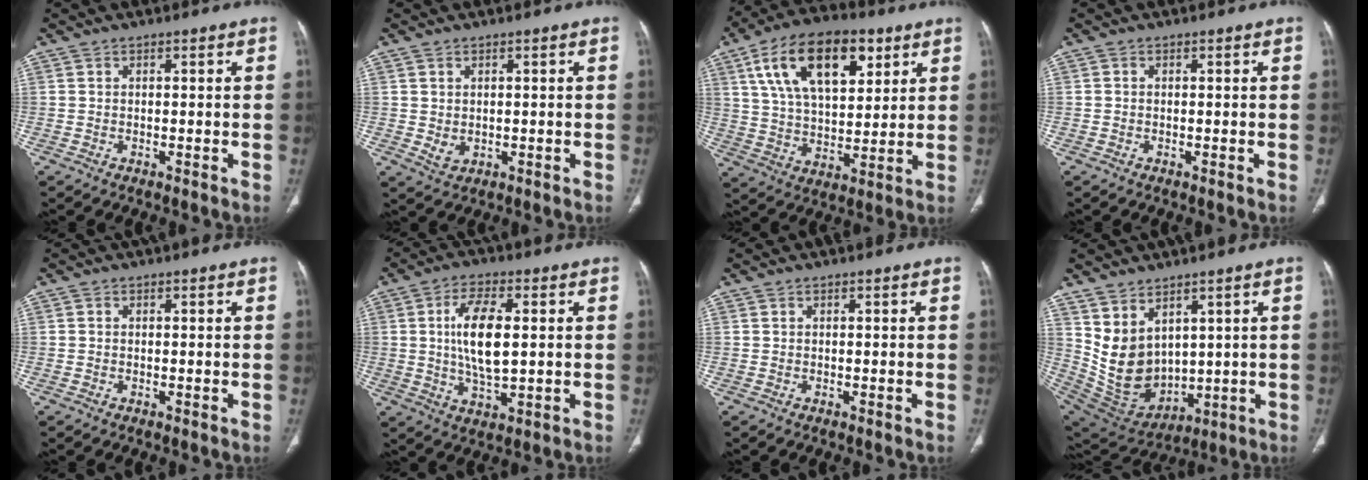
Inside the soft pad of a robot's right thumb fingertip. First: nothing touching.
{"total": 2.5, "force": [0.1, 1.9, 1.6], "torque": [-0.027, -0.007, 0.013]}
{"total": 20.5, "force": [9.0, 10.8, 15.0], "torque": [-0.227, -0.016, 0.156]}
{"total": 0.0}
{"total": 0.0}
{"total": 10.7, "force": [1.1, 4.5, 9.6], "torque": [-0.180, -0.007, 0.022]}
{"total": 0.0}
{"total": 12.1, "force": [4.1, 8.3, 7.7], "torque": [-0.122, -0.029, 0.116]}